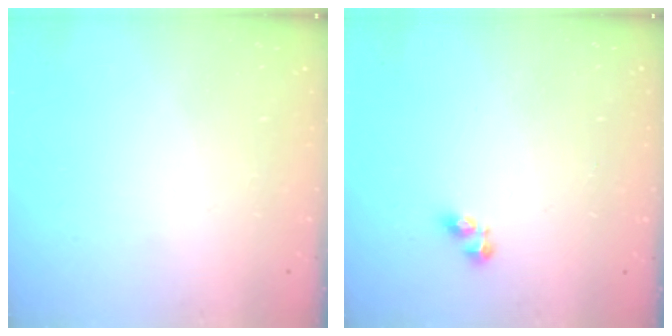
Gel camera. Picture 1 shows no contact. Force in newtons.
{"total": 4.1, "press": 4.0, "slide": 0.6}